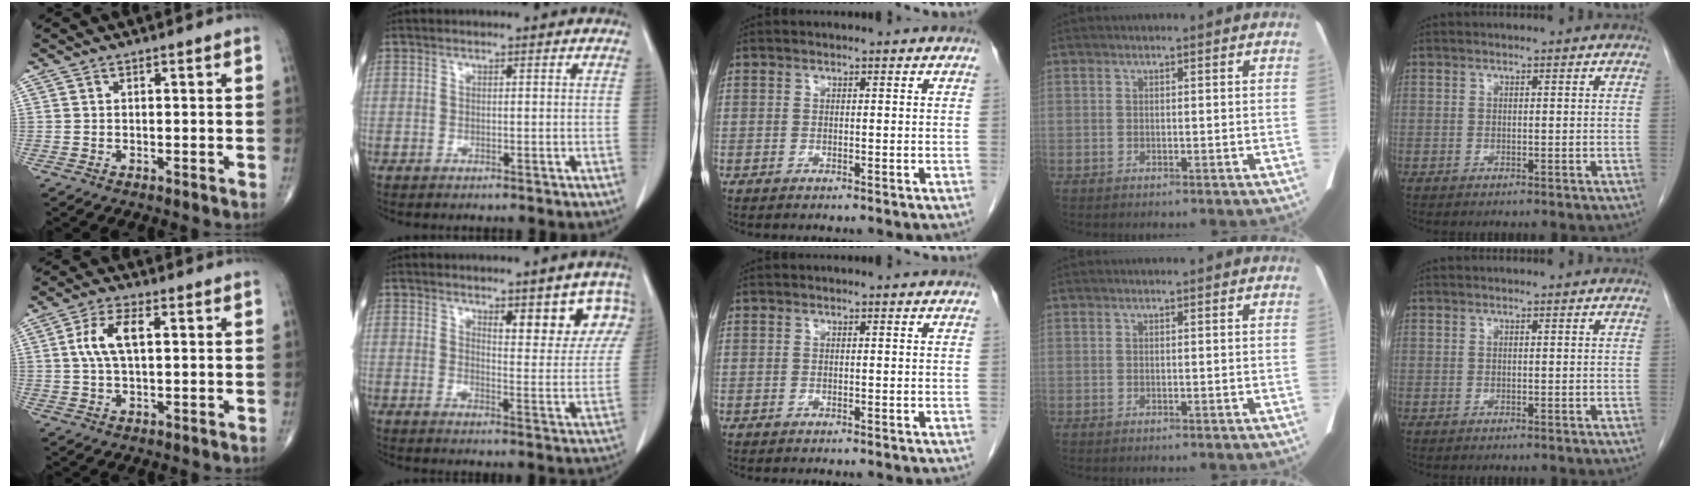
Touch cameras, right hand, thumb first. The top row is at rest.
{"thumb": {"total": 7.0, "force": [1.3, 3.2, 6.2], "torque": [-0.134, 0.010, 0.025]}, "index": {"total": 8.8, "force": [5.3, 2.6, 6.5], "torque": [-0.068, -0.005, 0.065]}, "middle": {"total": 2.5, "force": [-2.3, 0.3, 1.0], "torque": [-0.019, -0.005, -0.026]}}